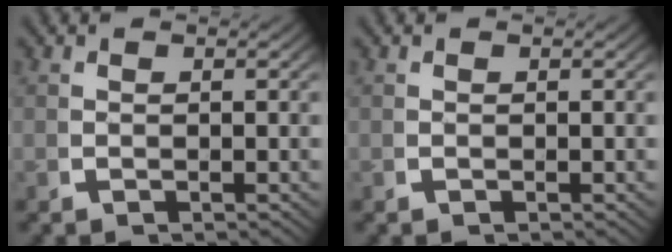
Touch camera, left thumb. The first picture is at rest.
{"total": 0.0}